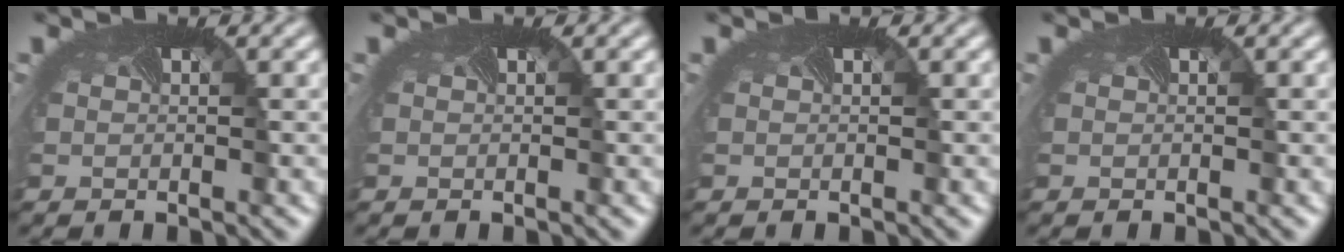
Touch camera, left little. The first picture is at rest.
{"total": 0.0}
{"total": 0.0}
{"total": 0.0}